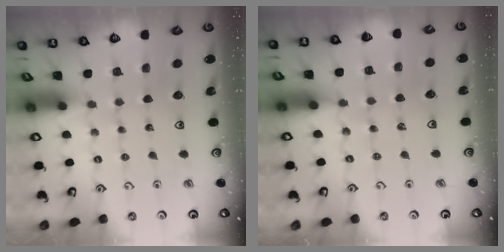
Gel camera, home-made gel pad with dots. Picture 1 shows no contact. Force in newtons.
{"total": 3.3, "press": 3.3, "slide": 0.5}